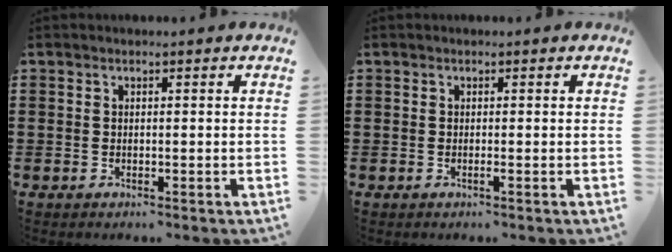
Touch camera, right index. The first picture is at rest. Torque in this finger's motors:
{"motor_torque": [0.04, -0.06, -0.05, 0.01]}